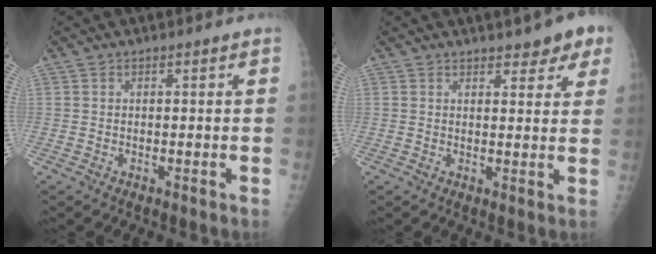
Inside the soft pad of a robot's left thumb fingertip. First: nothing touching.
{"total": 6.0, "force": [4.1, 2.4, 3.7], "torque": [-0.016, -0.016, 0.049]}